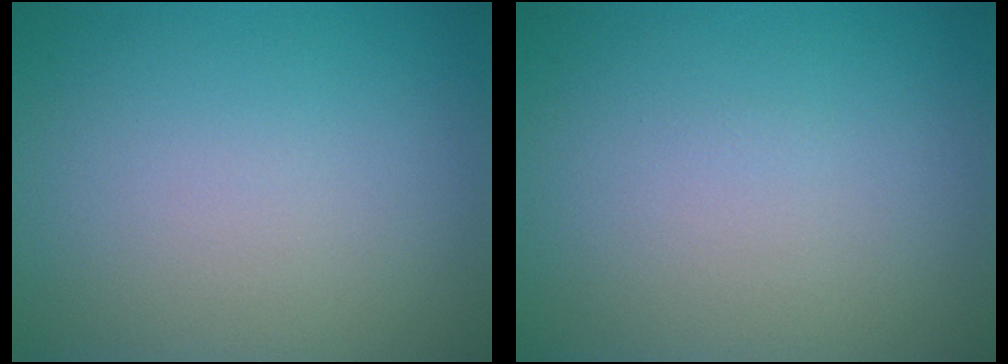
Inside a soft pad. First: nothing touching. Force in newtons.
{"total": 0.0}